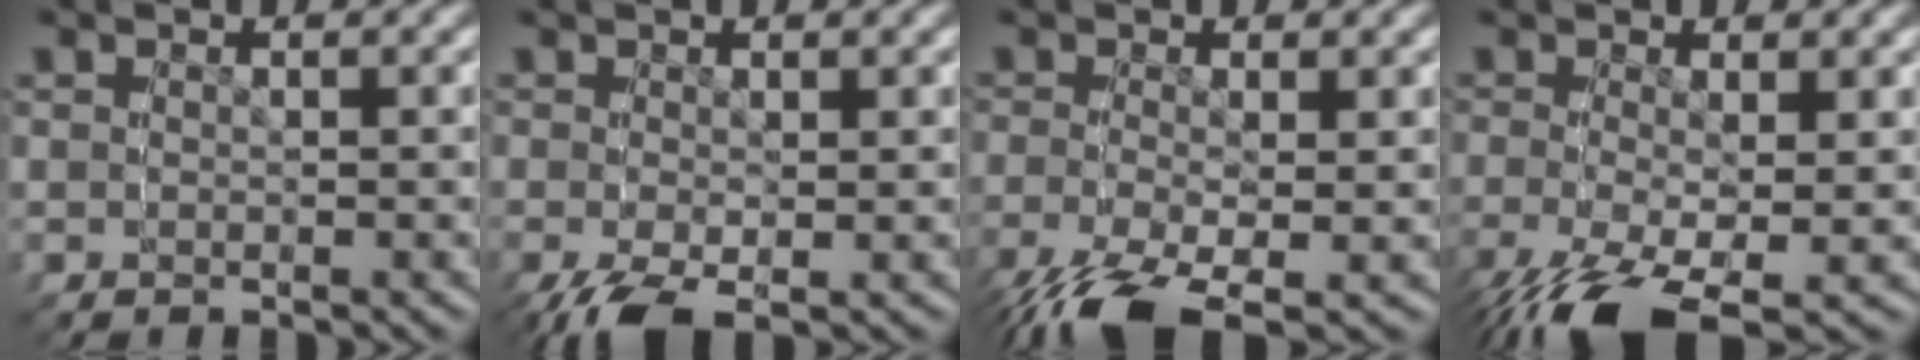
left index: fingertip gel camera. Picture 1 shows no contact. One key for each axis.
{"total": 0.7, "fx": -0.2, "fy": 0.7, "fz": -0.2, "tx": 0.006, "ty": -0.009, "tz": 0.004}
{"total": 2.7, "fx": -2.5, "fy": -0.3, "fz": -1.1, "tx": 0.026, "ty": -0.007, "tz": -0.036}
{"total": 2.0, "fx": -1.9, "fy": 0.4, "fz": -0.5, "tx": 0.016, "ty": -0.011, "tz": -0.024}